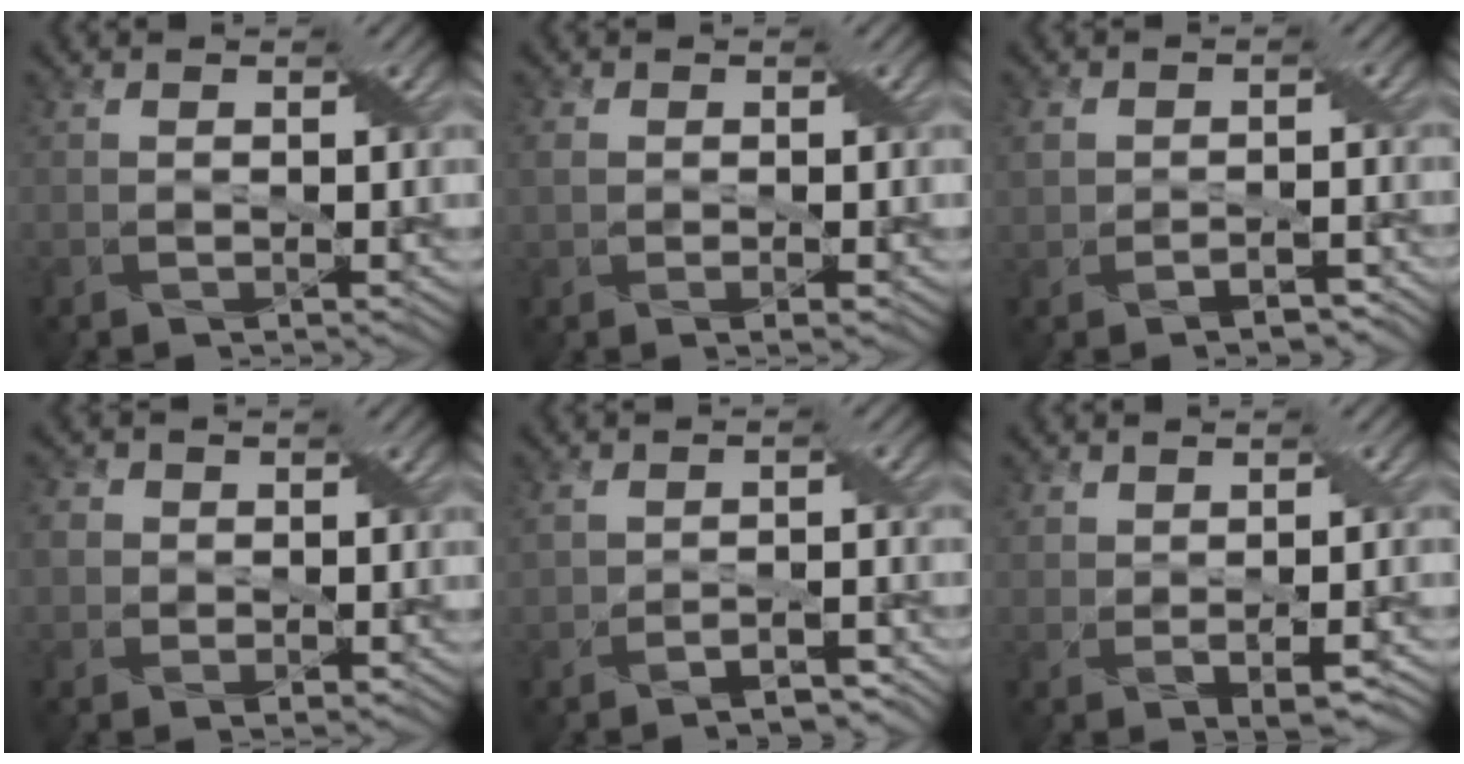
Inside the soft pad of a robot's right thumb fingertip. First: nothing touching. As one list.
[{"total": 2.6, "force": [-0.2, 1.7, 1.9], "torque": [-0.039, -0.001, -0.005]}, {"total": 4.3, "force": [-1.8, 3.1, 2.5], "torque": [-0.042, -0.008, -0.030]}, {"total": 4.5, "force": [0.2, 4.0, 2.1], "torque": [-0.055, 0.009, -0.007]}, {"total": 4.0, "force": [-2.6, 2.1, 2.3], "torque": [-0.038, -0.007, -0.044]}, {"total": 4.0, "force": [0.0, 2.6, 3.0], "torque": [-0.055, -0.010, 0.008]}]